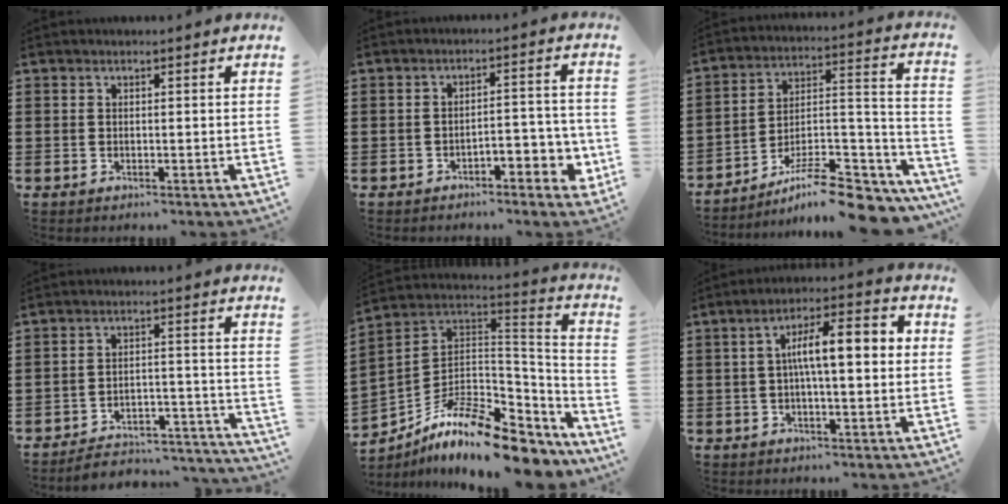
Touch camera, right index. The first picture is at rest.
{"total": 4.2, "force": [-2.6, 1.8, 2.7], "torque": [-0.038, 0.009, -0.051]}
{"total": 10.4, "force": [-8.4, 2.2, 5.7], "torque": [-0.079, 0.022, -0.156]}
{"total": 4.4, "force": [-4.1, 1.0, 1.1], "torque": [-0.022, 0.003, -0.086]}
{"total": 13.9, "force": [-9.7, 4.4, 8.9], "torque": [-0.171, 0.030, -0.175]}
{"total": 9.3, "force": [0.7, 2.6, 8.9], "torque": [-0.154, 0.013, 0.005]}